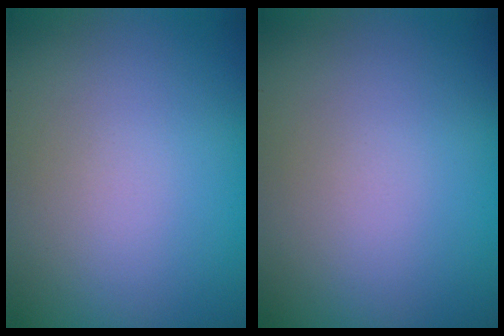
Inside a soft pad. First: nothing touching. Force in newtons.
{"total": 0.0}